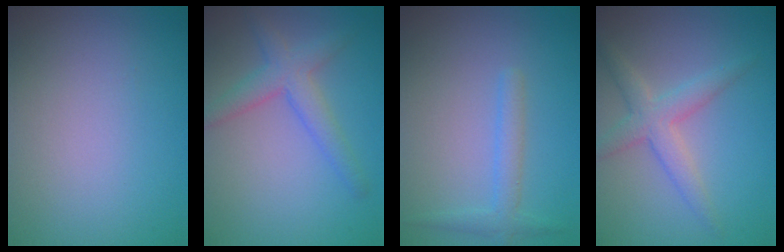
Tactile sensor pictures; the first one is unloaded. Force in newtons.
{"total": 3.2, "press": 3.2, "slide": 0.1}
{"total": 1.4, "press": 1.4, "slide": 0.1}
{"total": 3.1, "press": 3.1, "slide": 0.0}